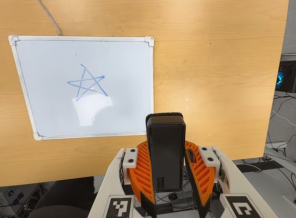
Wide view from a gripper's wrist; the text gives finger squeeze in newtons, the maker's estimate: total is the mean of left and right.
{"total": 9.2, "left": 7.7, "right": 10.6}